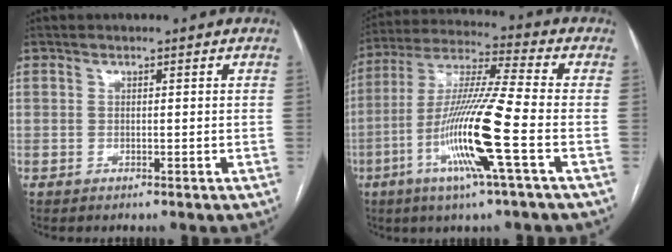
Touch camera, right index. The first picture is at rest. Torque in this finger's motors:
{"motor_torque": [2.14, 0.00, 1.05, 0.21]}